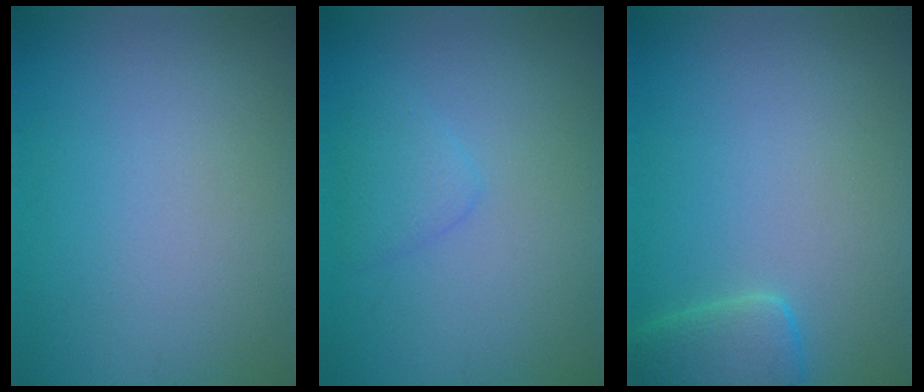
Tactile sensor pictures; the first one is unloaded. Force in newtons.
{"total": 1.6, "press": 1.6, "slide": 0.1}
{"total": 3.4, "press": 3.4, "slide": 0.3}